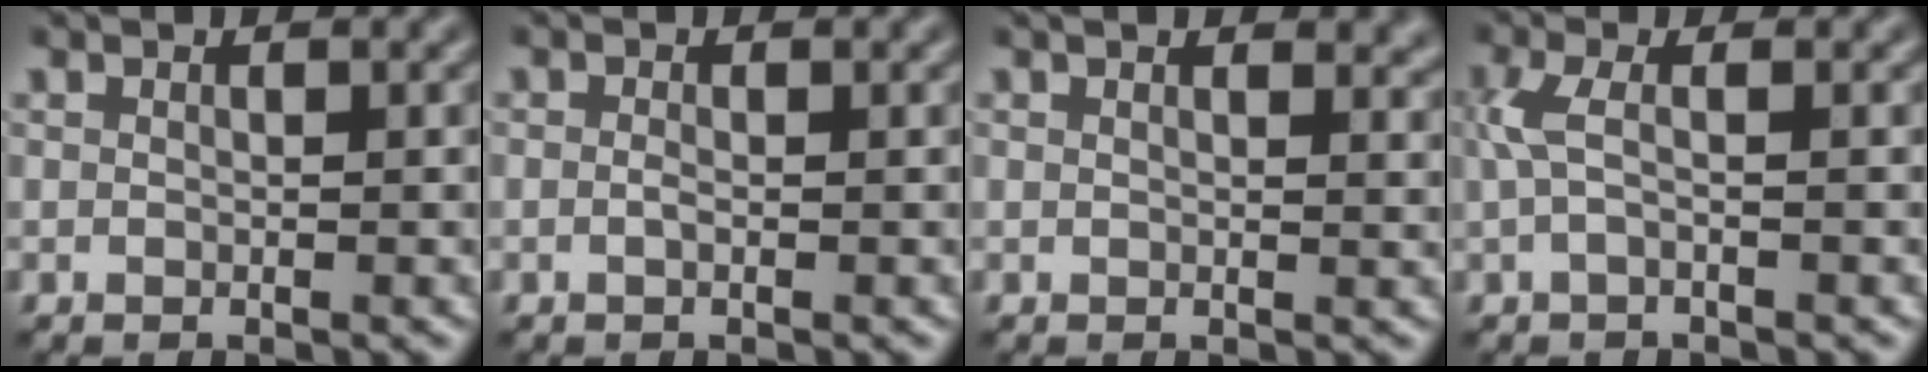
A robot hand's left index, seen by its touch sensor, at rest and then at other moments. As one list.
[{"total": 0.5, "force": [-0.3, 0.2, 0.4], "torque": [-0.015, -0.002, -0.004]}, {"total": 4.7, "force": [3.1, 2.2, 2.7], "torque": [-0.012, 0.026, 0.016]}, {"total": 2.0, "force": [0.0, 0.5, 1.9], "torque": [-0.051, 0.003, 0.000]}]